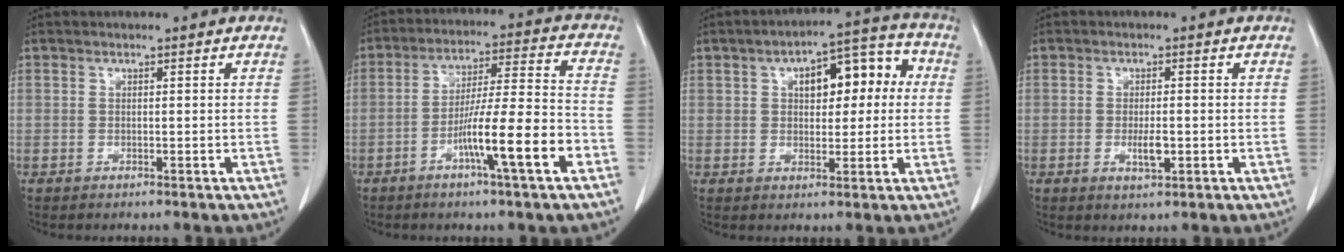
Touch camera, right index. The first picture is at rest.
{"total": 12.4, "force": [-5.4, -0.2, 11.2], "torque": [-0.191, 0.003, -0.092]}
{"total": 10.1, "force": [2.2, 4.8, 8.7], "torque": [-0.113, 0.045, 0.032]}
{"total": 3.1, "force": [-0.7, 0.8, 2.9], "torque": [-0.055, -0.003, -0.009]}